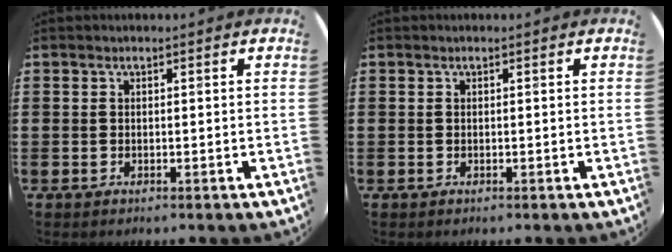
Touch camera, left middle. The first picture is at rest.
{"total": 0.0}